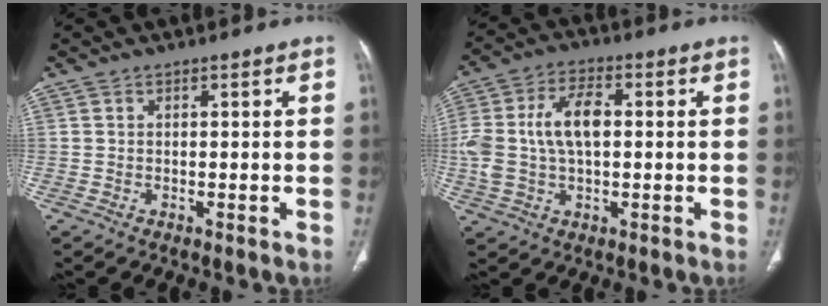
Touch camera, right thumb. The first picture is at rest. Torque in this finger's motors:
{"motor_torque": [1.26, 1.74, 1.34, 0.20, 0.14]}